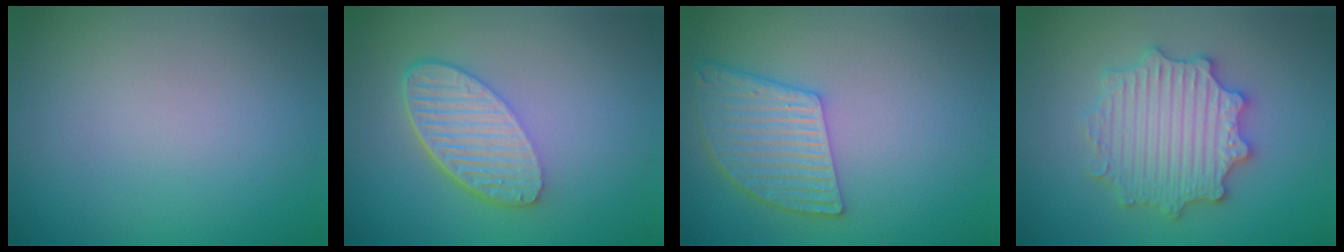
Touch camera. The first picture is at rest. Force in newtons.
{"total": 5.5, "press": 4.0, "slide": 3.8}
{"total": 5.2, "press": 4.4, "slide": 2.6}
{"total": 5.5, "press": 5.4, "slide": 1.0}